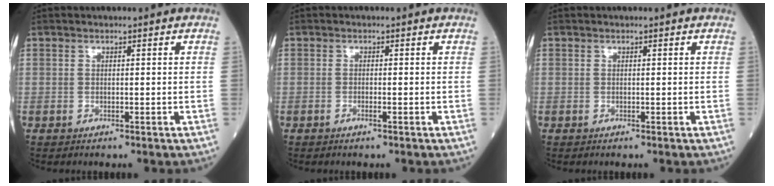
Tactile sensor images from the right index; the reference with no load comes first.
{"total": 0.6, "force": [-0.3, 0.0, 0.6], "torque": [-0.014, 0.000, -0.002]}
{"total": 0.0}